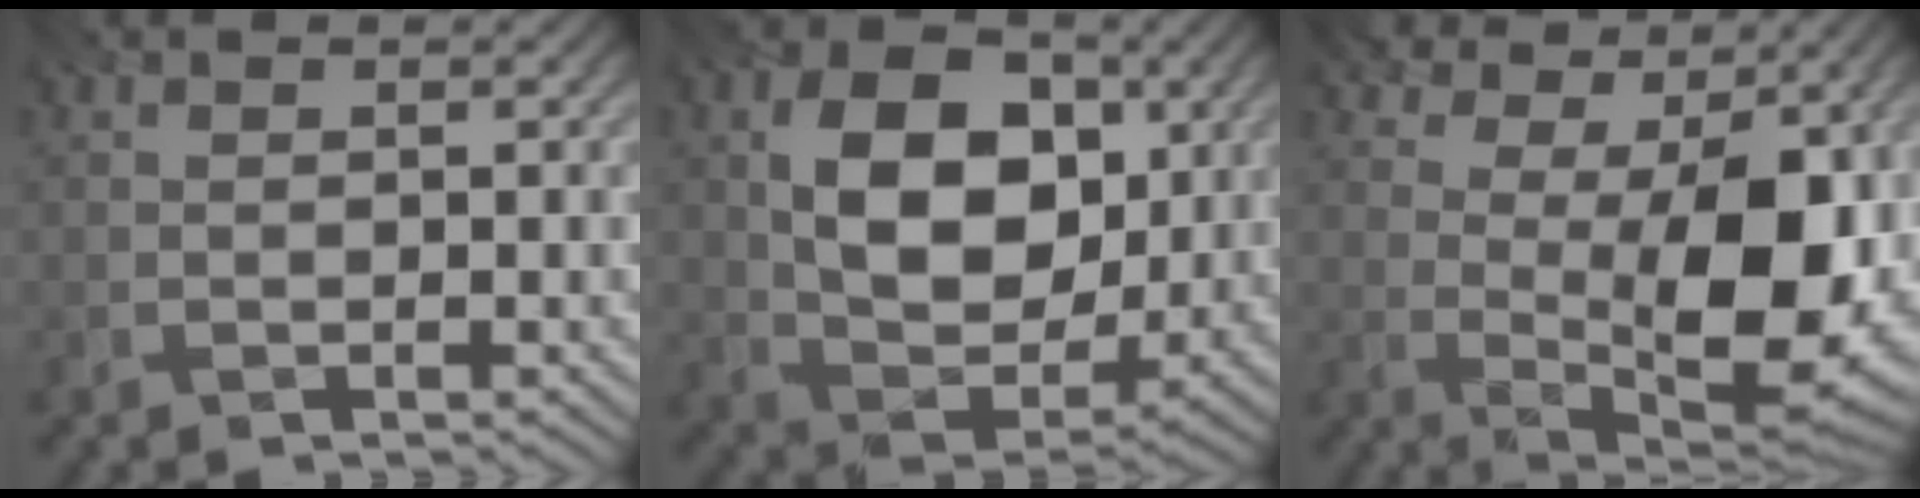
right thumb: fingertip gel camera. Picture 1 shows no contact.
{"total": 11.1, "force": [1.1, 7.6, 8.1], "torque": [-0.153, -0.008, 0.008]}
{"total": 13.4, "force": [2.9, 6.6, 11.3], "torque": [-0.188, 0.002, 0.052]}